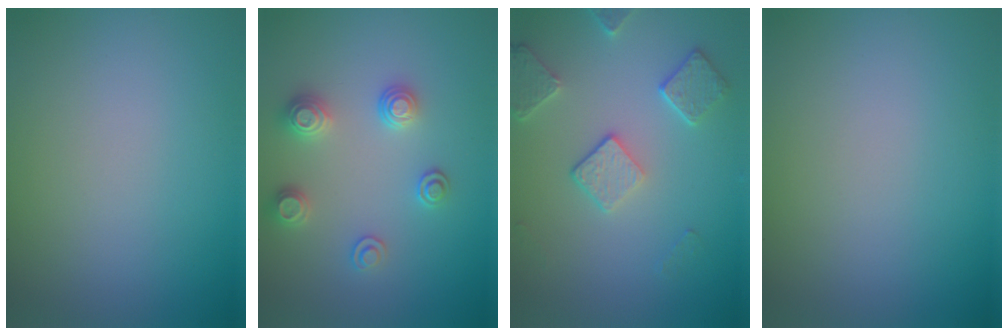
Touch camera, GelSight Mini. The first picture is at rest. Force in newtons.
{"total": 2.7, "press": 2.6, "slide": 0.3}
{"total": 3.6, "press": 3.0, "slide": 1.9}
{"total": 0.0}